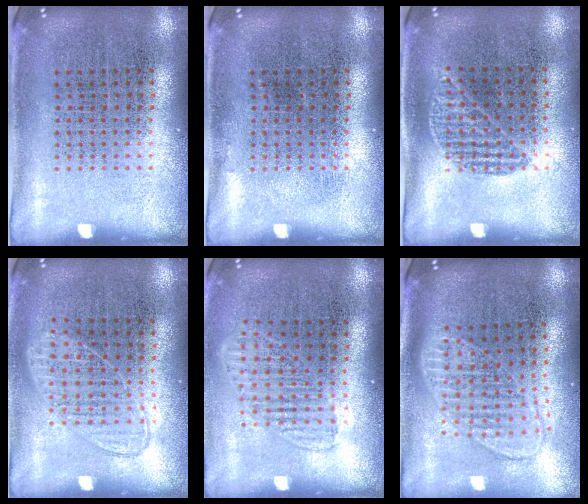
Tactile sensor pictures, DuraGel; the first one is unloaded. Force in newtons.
{"total": 0.0}
{"total": 1.0, "press": 0.7, "slide": 0.7}
{"total": 1.0, "press": 0.9, "slide": 0.4}
{"total": 1.4, "press": 1.2, "slide": 0.7}
{"total": 1.8, "press": 1.5, "slide": 1.0}